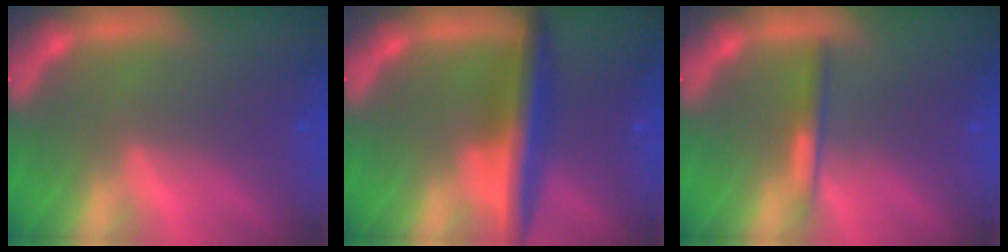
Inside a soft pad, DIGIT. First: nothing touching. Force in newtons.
{"total": 5.5}
{"total": 2.0}